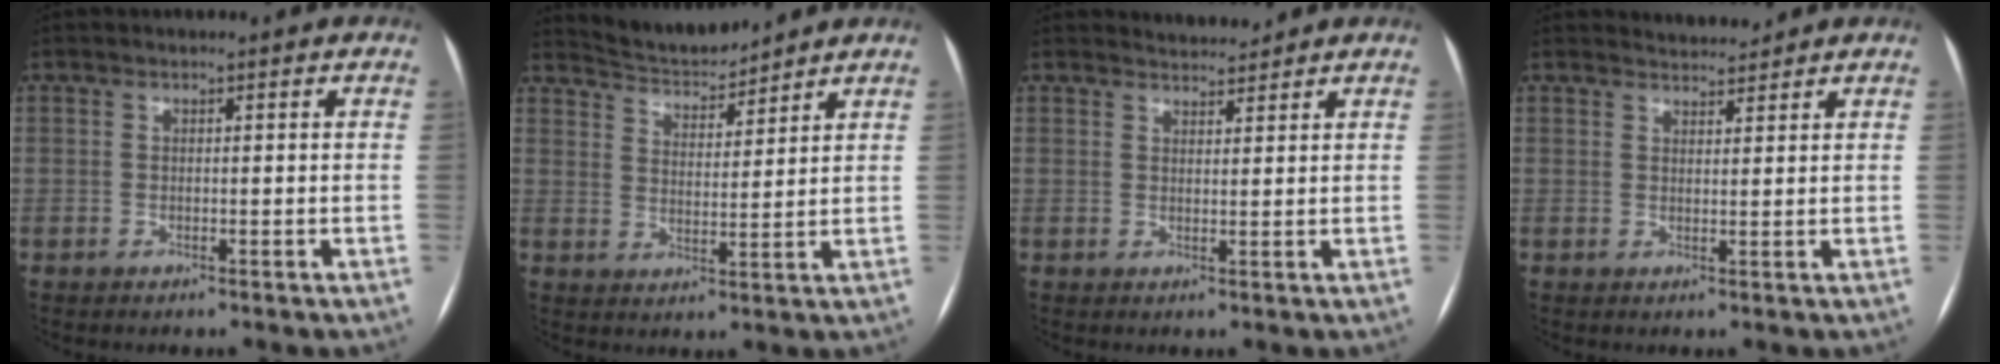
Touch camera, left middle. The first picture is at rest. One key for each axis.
{"total": 6.7, "fx": 6.7, "fy": 0.4, "fz": 0.4, "tx": -0.017, "ty": 0.008, "tz": 0.124}
{"total": 2.5, "fx": 2.5, "fy": 0.2, "fz": -0.2, "tx": -0.004, "ty": 0.005, "tz": 0.045}
{"total": 2.5, "fx": 2.5, "fy": 0.2, "fz": -0.2, "tx": -0.004, "ty": 0.006, "tz": 0.045}